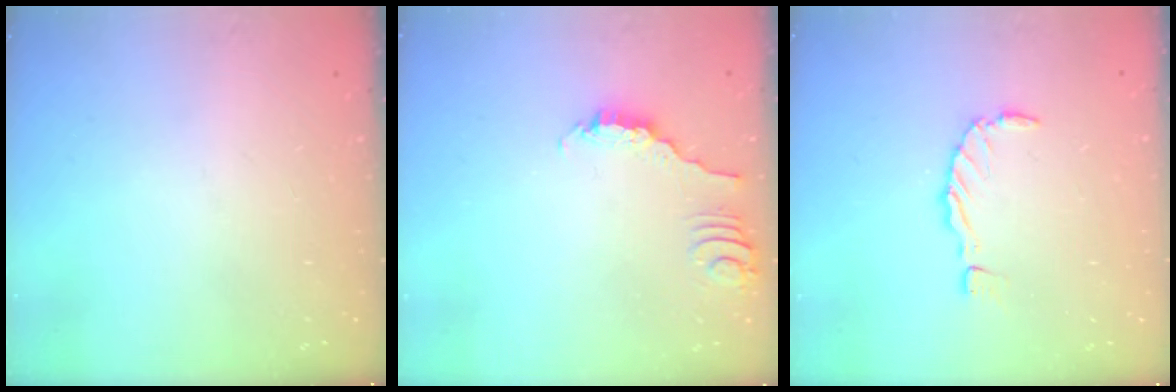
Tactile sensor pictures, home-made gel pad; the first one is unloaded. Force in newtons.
{"total": 2.2, "press": 2.1, "slide": 0.3}
{"total": 0.0}